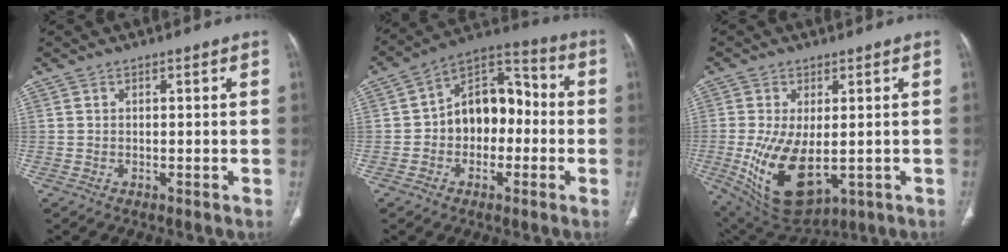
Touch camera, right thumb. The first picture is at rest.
{"total": 13.7, "force": [-1.1, 9.6, 9.6], "torque": [-0.104, 0.048, -0.032]}
{"total": 14.1, "force": [-2.2, 7.4, 11.8], "torque": [-0.217, -0.021, -0.009]}